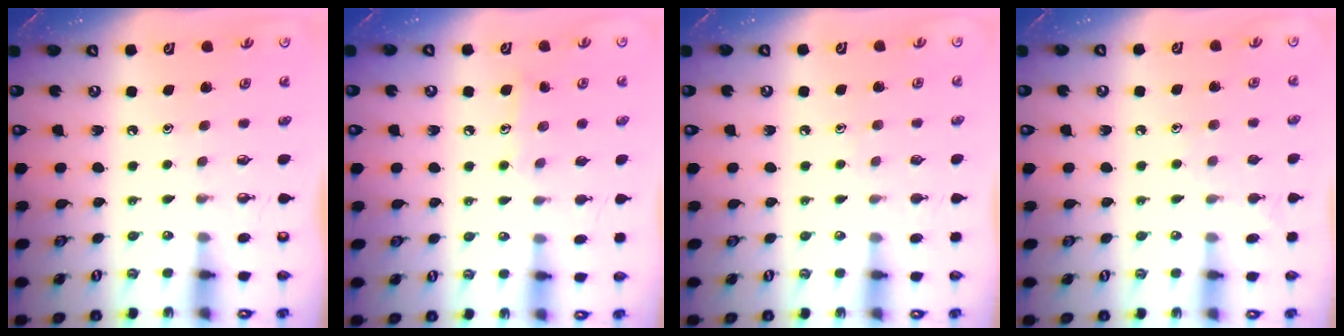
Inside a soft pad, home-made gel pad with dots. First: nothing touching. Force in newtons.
{"total": 7.7, "press": 7.7, "slide": 0.4}
{"total": 4.4, "press": 4.4, "slide": 0.5}
{"total": 7.8, "press": 7.8, "slide": 0.6}